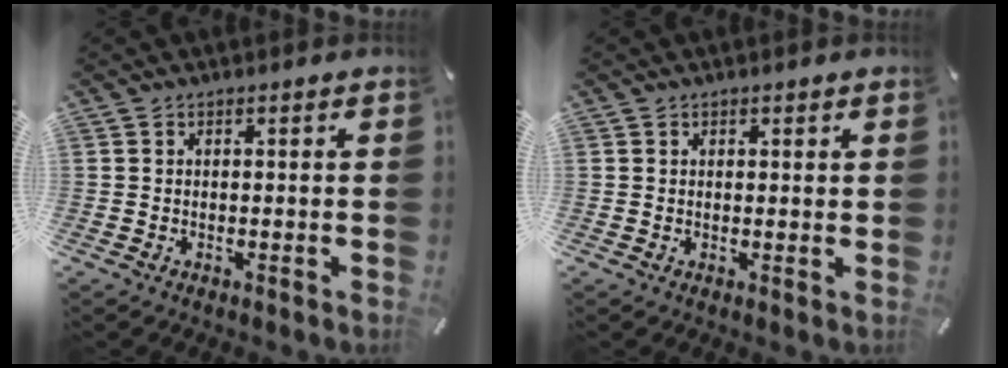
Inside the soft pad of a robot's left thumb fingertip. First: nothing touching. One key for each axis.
{"total": 1.0, "fx": 0.6, "fy": 0.7, "fz": 0.2, "tx": 0.004, "ty": 0.000, "tz": 0.009}